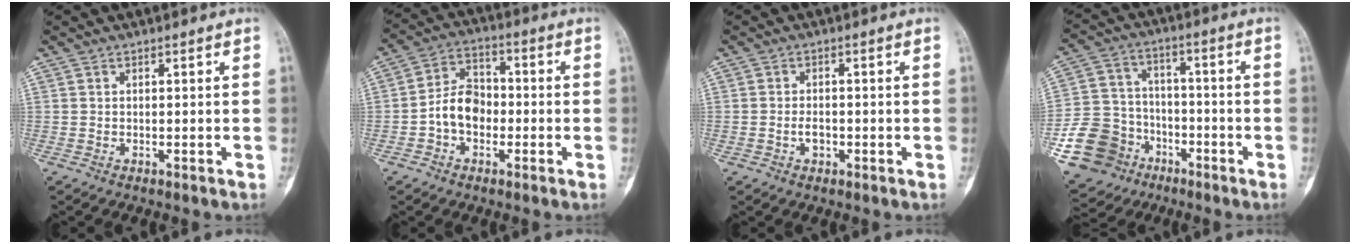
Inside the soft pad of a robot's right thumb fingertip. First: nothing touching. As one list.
[{"total": 8.4, "force": [-1.8, 6.2, 5.5], "torque": [-0.077, 0.031, -0.046]}, {"total": 2.3, "force": [-0.7, 1.7, 1.4], "torque": [-0.017, 0.007, -0.012]}, {"total": 15.6, "force": [-7.0, 12.8, 5.4], "torque": [-0.094, 0.059, -0.114]}]